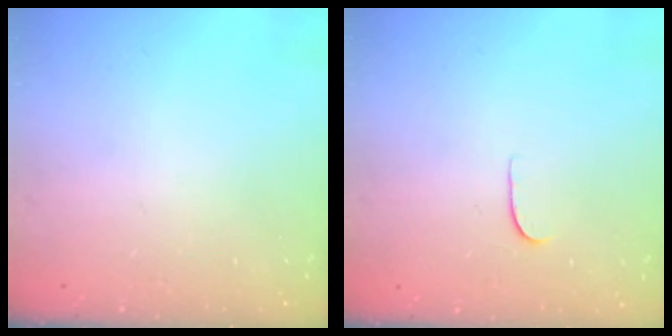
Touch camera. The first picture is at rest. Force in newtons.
{"total": 4.3, "press": 4.3, "slide": 0.2}